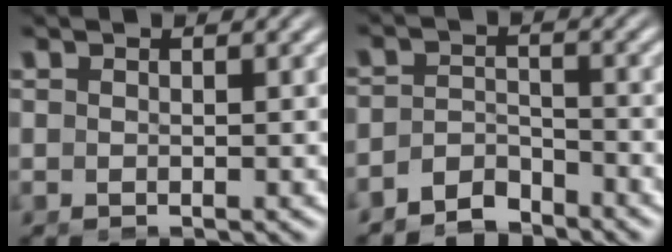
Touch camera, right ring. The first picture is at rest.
{"total": 4.8, "force": [-4.0, 2.2, 1.4], "torque": [-0.022, -0.024, -0.062]}